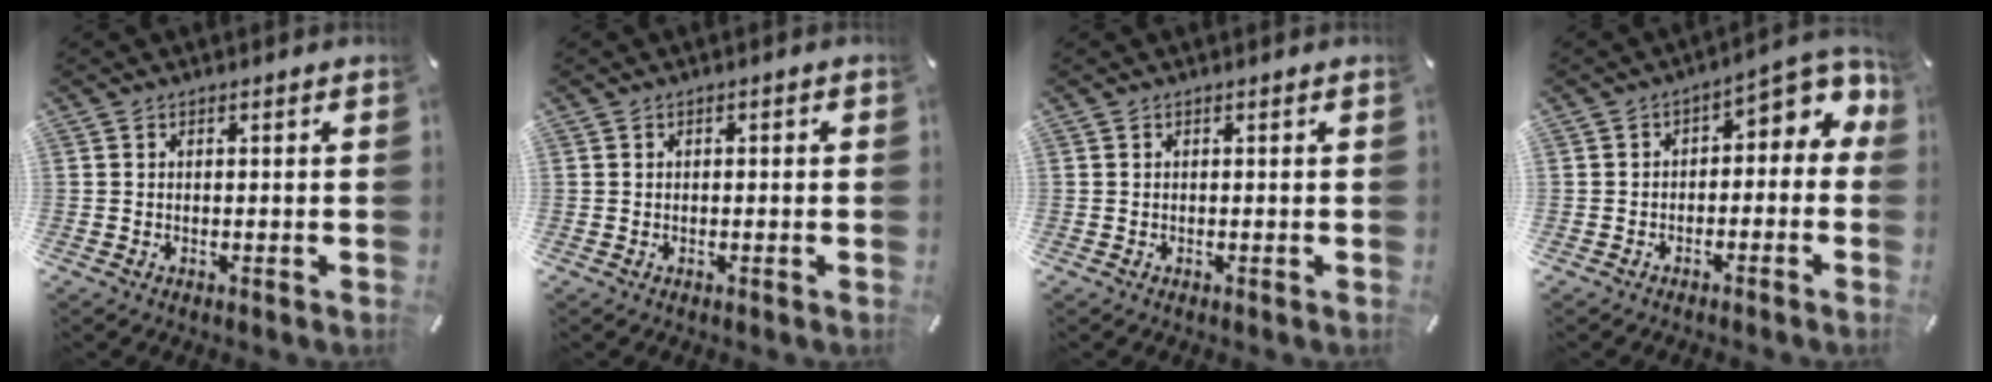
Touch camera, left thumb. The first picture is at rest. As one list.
[{"total": 0.6, "force": [-0.3, 0.5, 0.1], "torque": [0.000, 0.004, -0.006]}, {"total": 0.0}, {"total": 6.1, "force": [0.5, 4.2, 4.3], "torque": [-0.050, -0.009, 0.002]}]